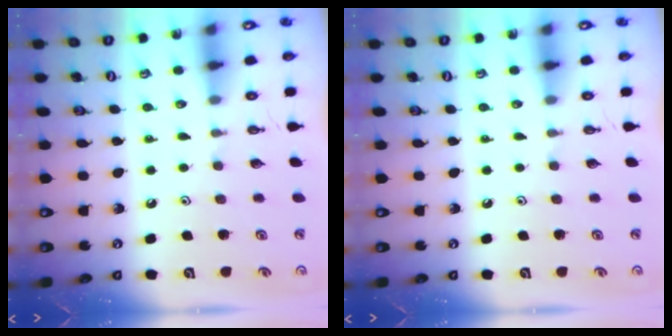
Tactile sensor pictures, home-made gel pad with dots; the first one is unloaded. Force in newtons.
{"total": 0.0}